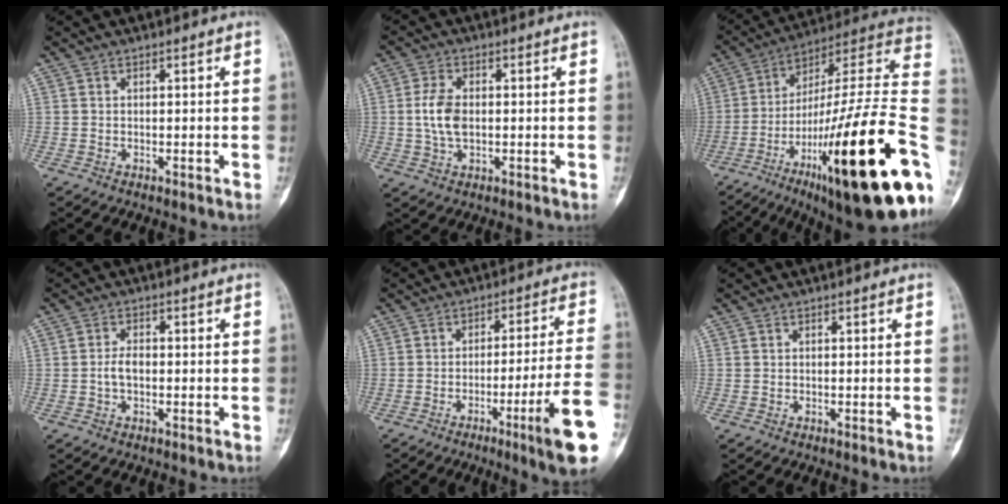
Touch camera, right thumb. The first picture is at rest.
{"total": 6.4, "force": [0.1, 3.8, 5.1], "torque": [-0.105, 0.004, 0.001]}
{"total": 34.0, "force": [-10.5, 6.2, 31.7], "torque": [-0.424, 0.049, -0.173]}
{"total": 2.8, "force": [-0.5, 1.6, 2.2], "torque": [-0.045, 0.010, -0.011]}
{"total": 14.4, "force": [-6.2, -0.3, 12.9], "torque": [-0.189, 0.013, -0.093]}
{"total": 0.0}